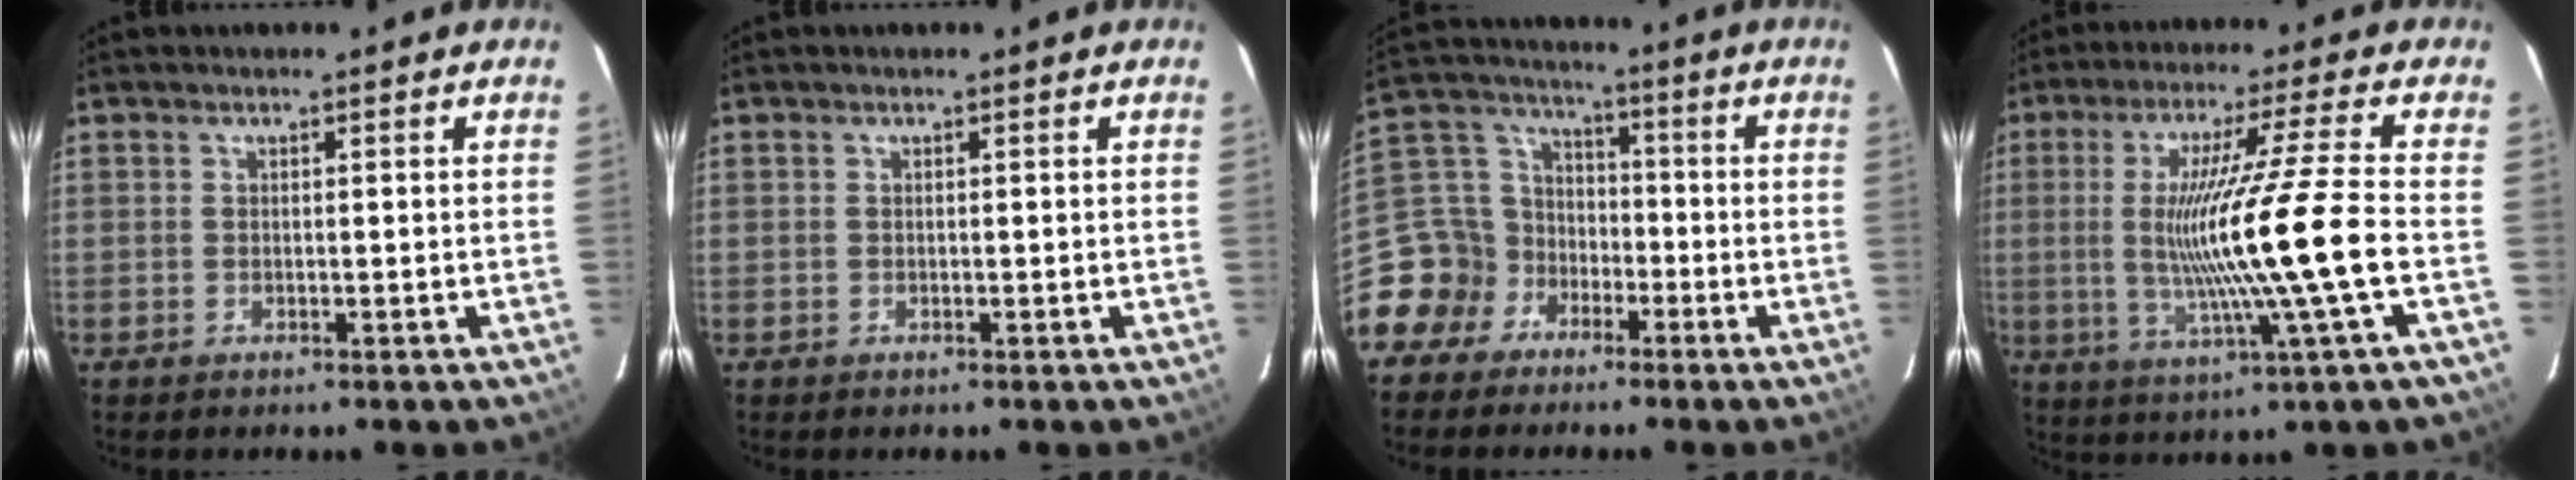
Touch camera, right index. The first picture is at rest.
{"total": 0.0}
{"total": 10.9, "force": [-6.6, 8.5, 1.7], "torque": [-0.059, 0.043, -0.130]}
{"total": 16.1, "force": [-1.8, -2.2, 15.8], "torque": [-0.273, -0.023, -0.023]}